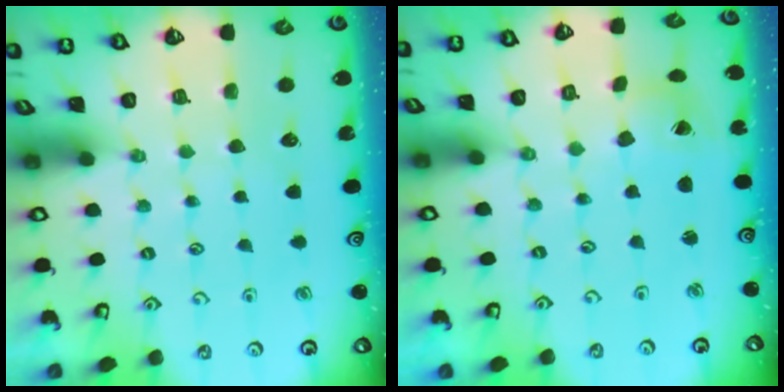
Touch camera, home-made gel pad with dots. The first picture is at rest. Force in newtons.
{"total": 2.0, "press": 2.0, "slide": 0.3}